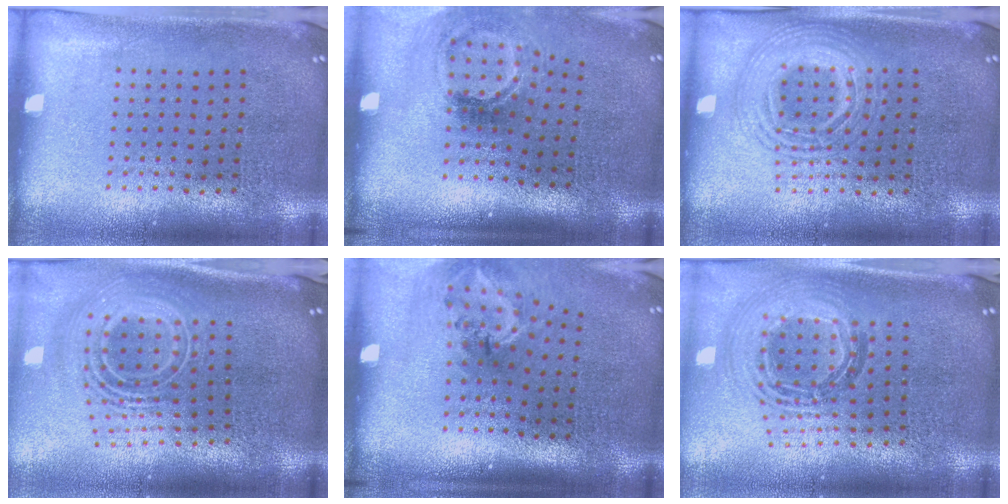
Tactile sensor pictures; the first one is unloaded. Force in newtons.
{"total": 2.1, "press": 1.3, "slide": 1.6}
{"total": 2.3, "press": 2.3, "slide": 0.3}
{"total": 2.8, "press": 1.8, "slide": 2.2}
{"total": 1.9, "press": 1.3, "slide": 1.5}
{"total": 1.3, "press": 1.2, "slide": 0.6}